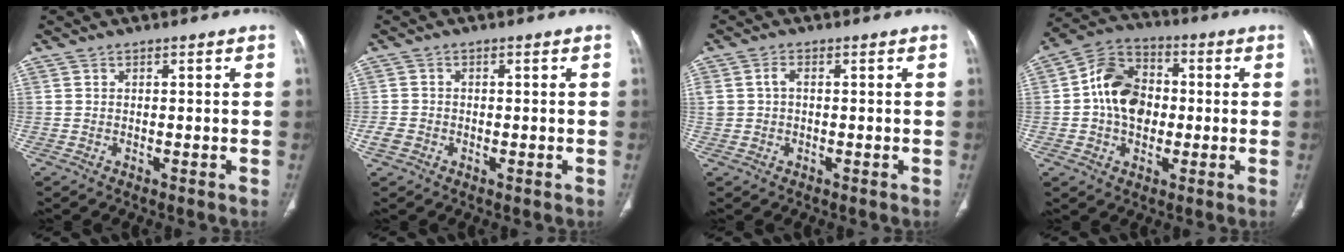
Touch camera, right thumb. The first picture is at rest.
{"total": 2.3, "force": [-0.9, 1.9, 1.0], "torque": [-0.019, 0.007, -0.018]}
{"total": 2.9, "force": [0.3, 1.9, 2.1], "torque": [-0.055, 0.012, 0.008]}
{"total": 12.5, "force": [0.0, 9.4, 8.3], "torque": [-0.118, 0.027, -0.009]}